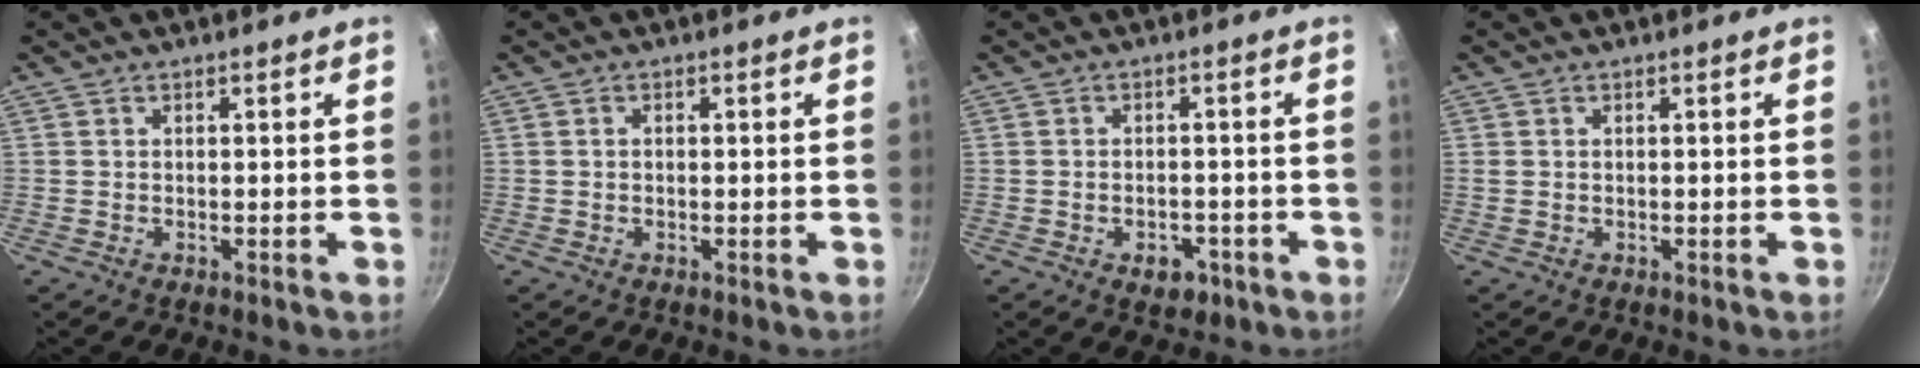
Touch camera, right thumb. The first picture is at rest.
{"total": 0.7, "force": [0.0, 0.6, 0.4], "torque": [-0.007, 0.005, 0.000]}
{"total": 4.4, "force": [-2.2, 2.9, 2.5], "torque": [-0.021, 0.017, -0.021]}
{"total": 0.7, "force": [0.1, 0.6, 0.3], "torque": [-0.006, 0.002, 0.002]}